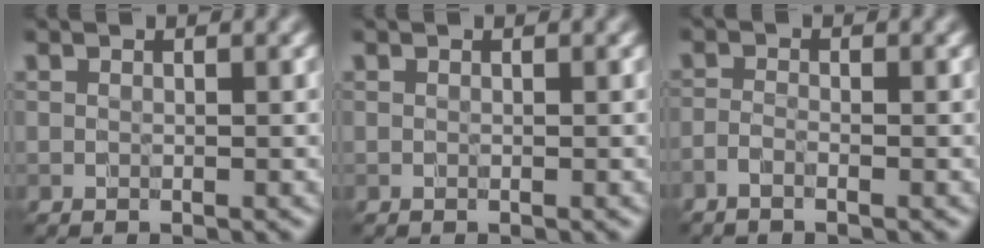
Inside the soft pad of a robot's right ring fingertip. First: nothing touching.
{"total": 0.0}
{"total": 1.0, "force": [-0.9, 0.0, 0.3], "torque": [-0.004, -0.001, -0.021]}